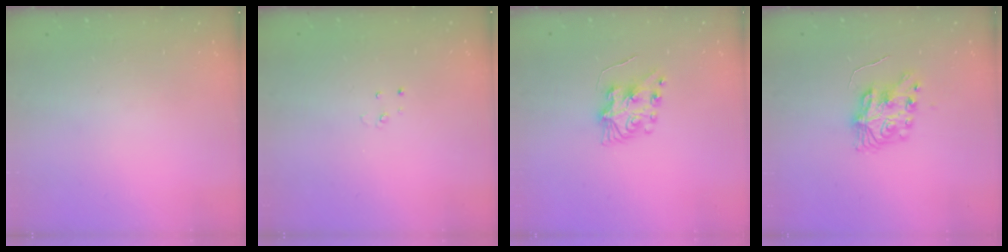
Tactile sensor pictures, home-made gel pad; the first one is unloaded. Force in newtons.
{"total": 2.3, "press": 2.3, "slide": 0.2}
{"total": 7.8, "press": 7.8, "slide": 0.7}
{"total": 8.1, "press": 8.1, "slide": 0.2}